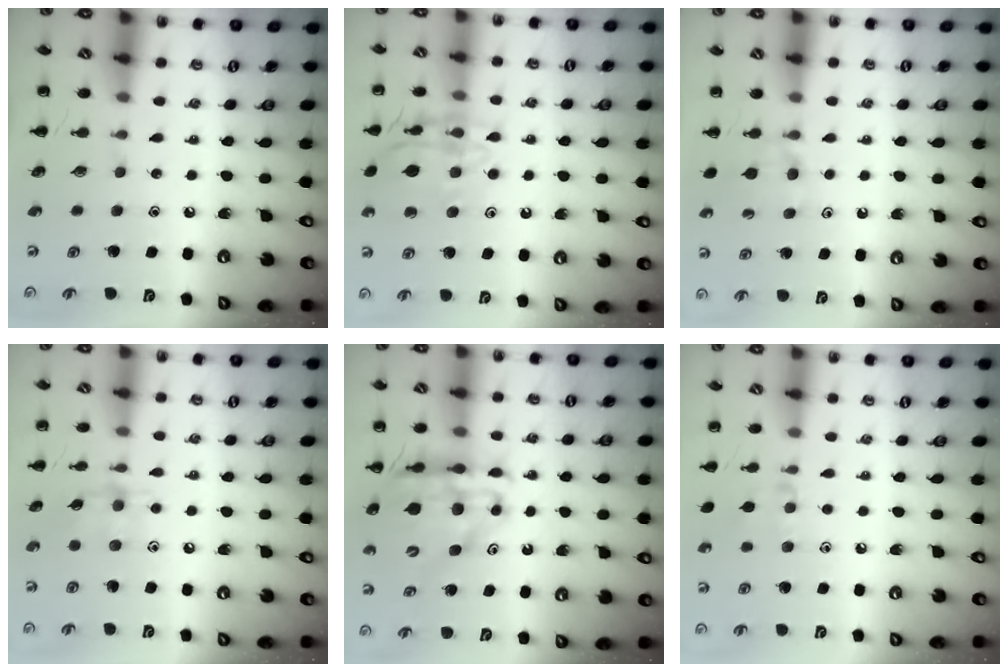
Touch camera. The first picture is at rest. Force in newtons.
{"total": 13.6, "press": 13.5, "slide": 1.2}
{"total": 7.0, "press": 6.7, "slide": 1.8}
{"total": 7.4, "press": 7.3, "slide": 0.6}
{"total": 16.4, "press": 15.9, "slide": 4.1}
{"total": 6.8, "press": 6.4, "slide": 2.3}